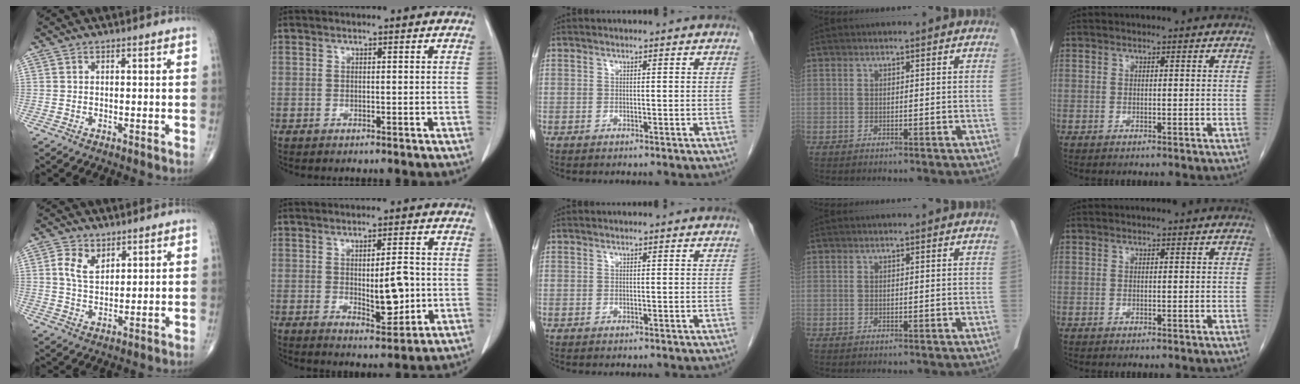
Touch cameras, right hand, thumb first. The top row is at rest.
{"thumb": {"total": 5.5, "force": [2.5, 3.6, 3.4], "torque": [-0.051, -0.015, 0.049]}, "index": {"total": 6.9, "force": [-0.4, 2.1, 6.6], "torque": [-0.096, -0.010, 0.002]}}